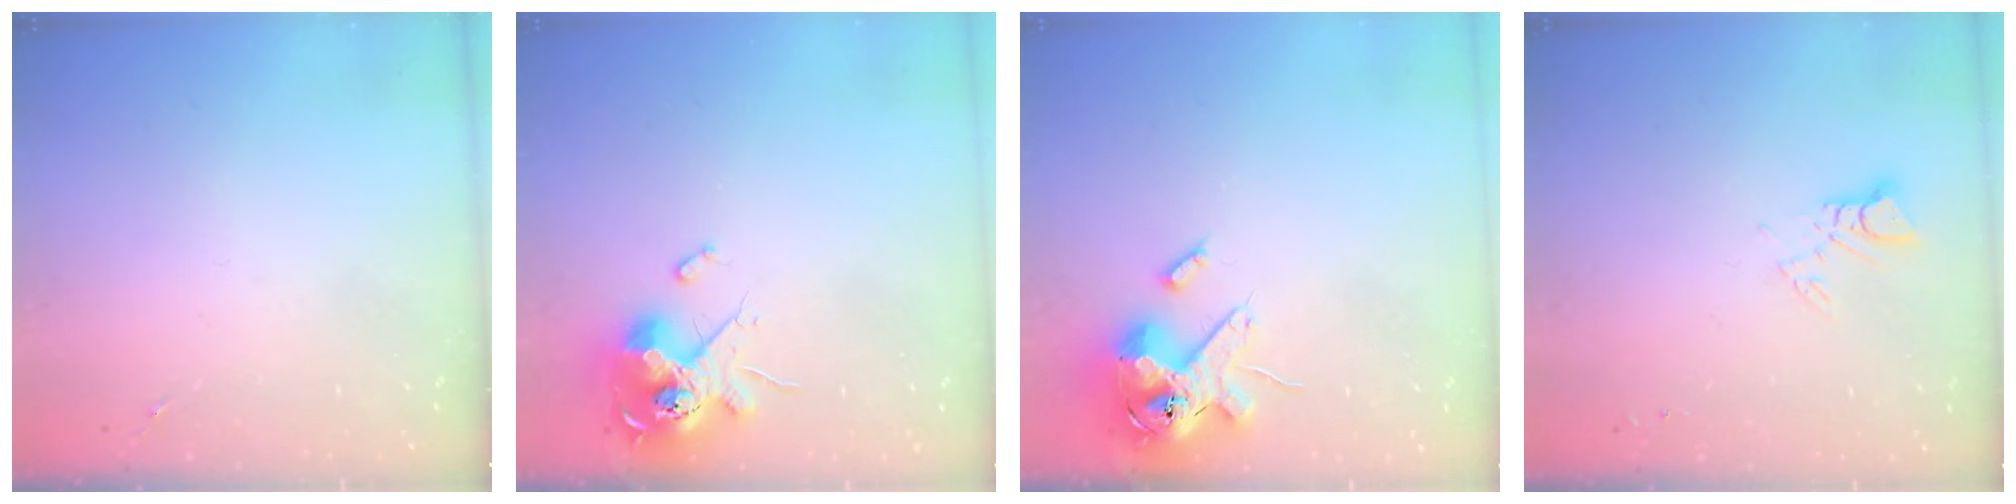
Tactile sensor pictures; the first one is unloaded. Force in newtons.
{"total": 14.0, "press": 13.9, "slide": 1.5}
{"total": 15.4, "press": 15.1, "slide": 2.9}
{"total": 3.7, "press": 3.7, "slide": 0.4}